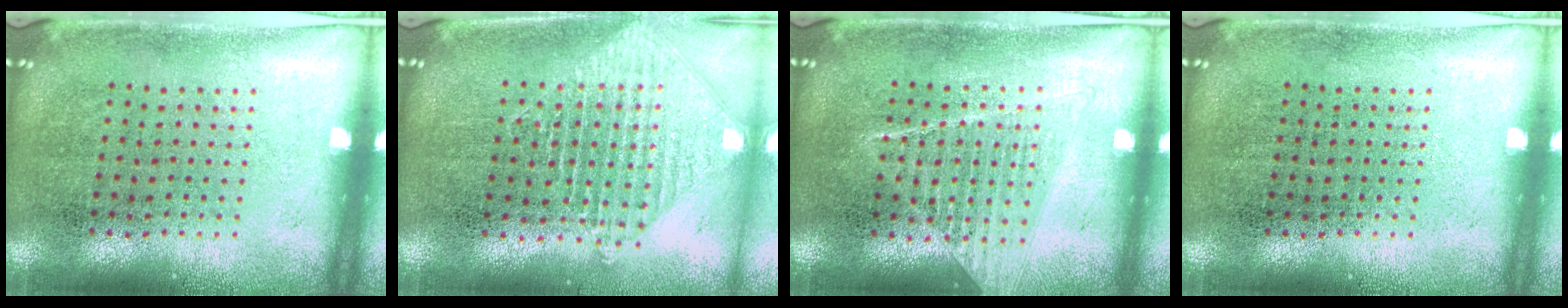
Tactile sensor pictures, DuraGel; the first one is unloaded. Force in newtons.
{"total": 1.2, "press": 1.2, "slide": 0.2}
{"total": 1.1, "press": 1.0, "slide": 0.3}
{"total": 0.0}